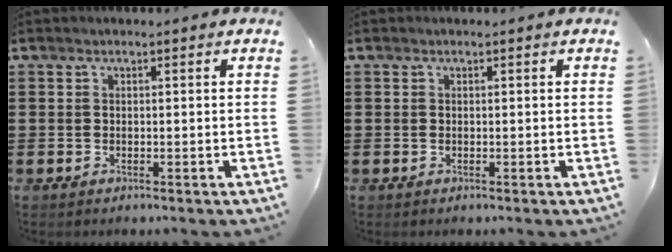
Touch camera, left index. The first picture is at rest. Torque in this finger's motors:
{"motor_torque": [0.09, -0.04, -0.01, -0.01]}